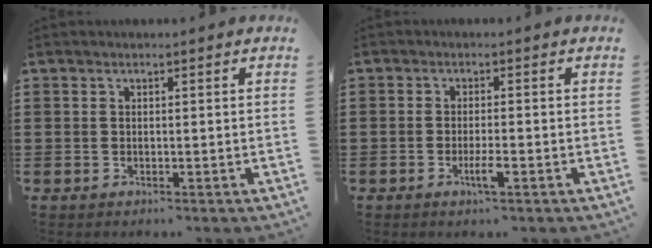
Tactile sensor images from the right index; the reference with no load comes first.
{"total": 2.9, "force": [-1.3, 0.3, 2.5], "torque": [-0.050, -0.004, -0.025]}